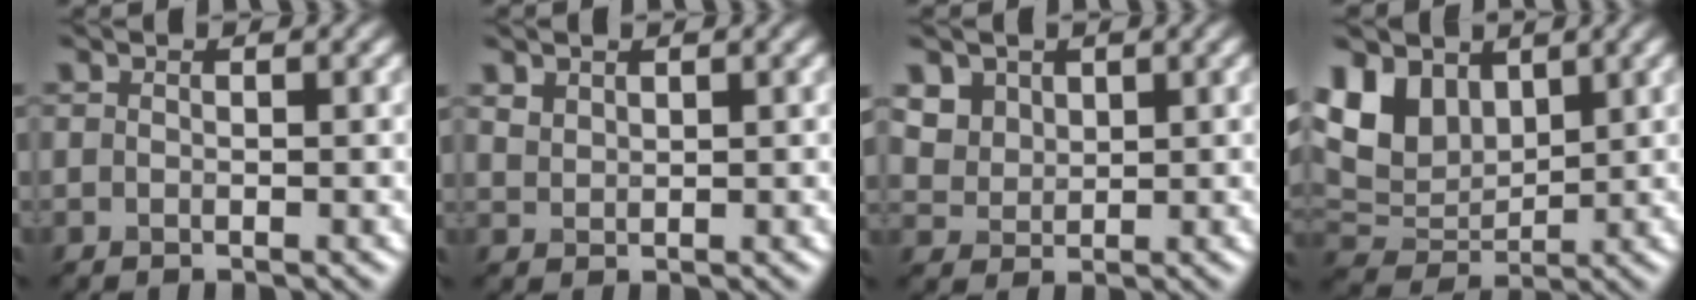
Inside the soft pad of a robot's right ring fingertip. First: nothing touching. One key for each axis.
{"total": 1.2, "fx": 0.6, "fy": -0.4, "fz": -0.9, "tx": -0.006, "ty": 0.001, "tz": 0.042}
{"total": 2.8, "fx": 2.1, "fy": 1.9, "fz": 0.3, "tx": -0.058, "ty": 0.002, "tz": 0.073}
{"total": 4.7, "fx": 2.7, "fy": 3.3, "fz": 2.1, "tx": -0.073, "ty": 0.002, "tz": 0.075}